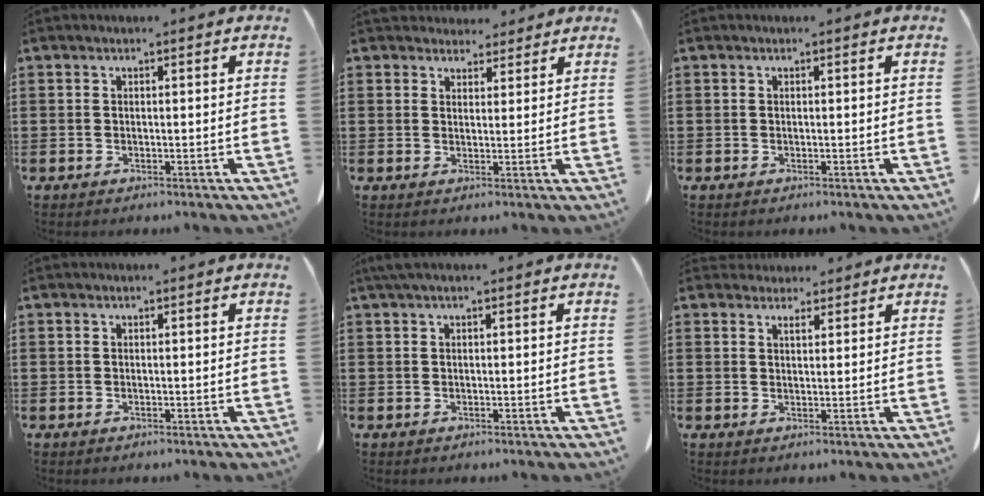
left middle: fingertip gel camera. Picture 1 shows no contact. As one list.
[{"total": 3.4, "force": [3.2, 1.3, 0.2], "torque": [-0.005, -0.007, 0.060]}, {"total": 0.0}, {"total": 0.0}, {"total": 1.0, "force": [0.5, 0.1, 0.9], "torque": [-0.020, 0.000, 0.010]}, {"total": 2.1, "force": [1.9, 0.8, 0.4], "torque": [-0.003, -0.003, 0.036]}]